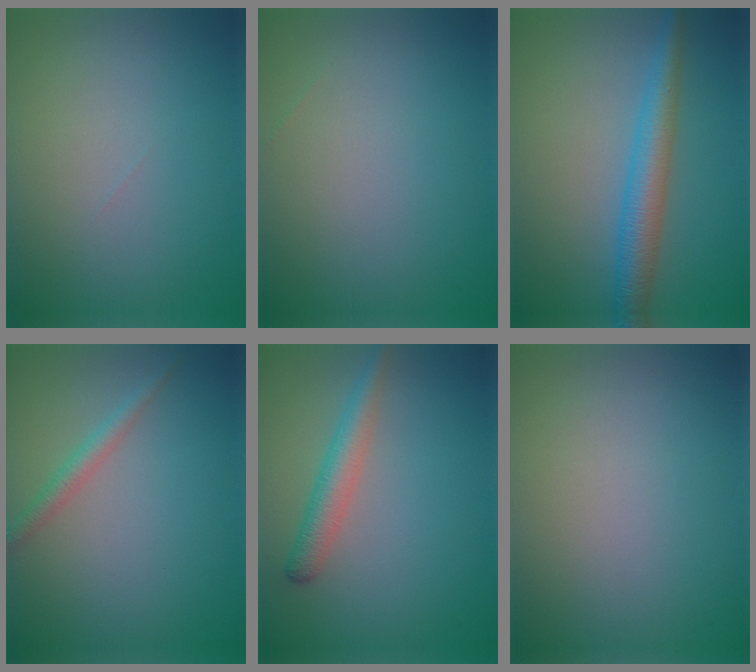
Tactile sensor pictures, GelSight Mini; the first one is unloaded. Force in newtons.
{"total": 0.0}
{"total": 4.0, "press": 4.0, "slide": 0.2}
{"total": 1.6, "press": 1.6, "slide": 0.0}
{"total": 3.0, "press": 3.0, "slide": 0.2}
{"total": 0.0}